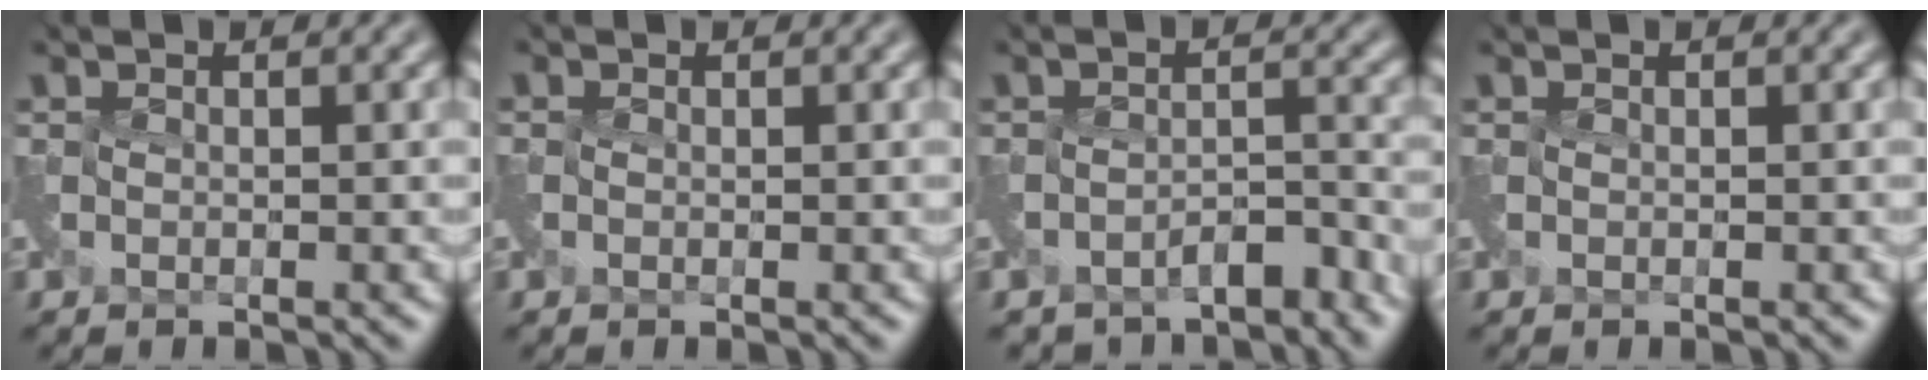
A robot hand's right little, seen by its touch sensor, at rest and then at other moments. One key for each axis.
{"total": 0.0}
{"total": 4.2, "fx": -3.5, "fy": 1.5, "fz": 1.7, "tx": -0.016, "ty": -0.014, "tz": -0.053}
{"total": 0.0}